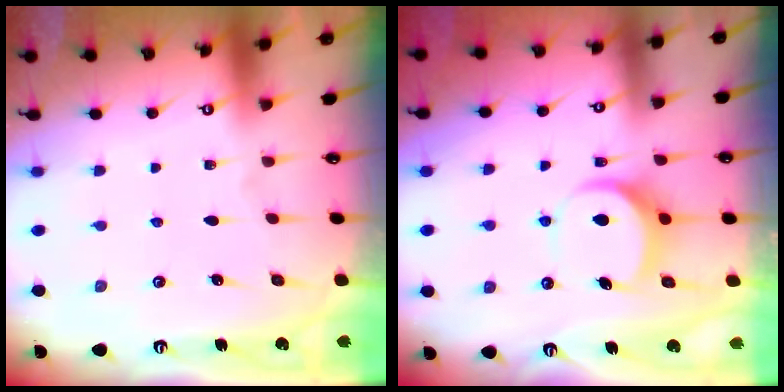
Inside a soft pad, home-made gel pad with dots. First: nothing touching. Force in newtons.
{"total": 8.5, "press": 8.4, "slide": 1.0}